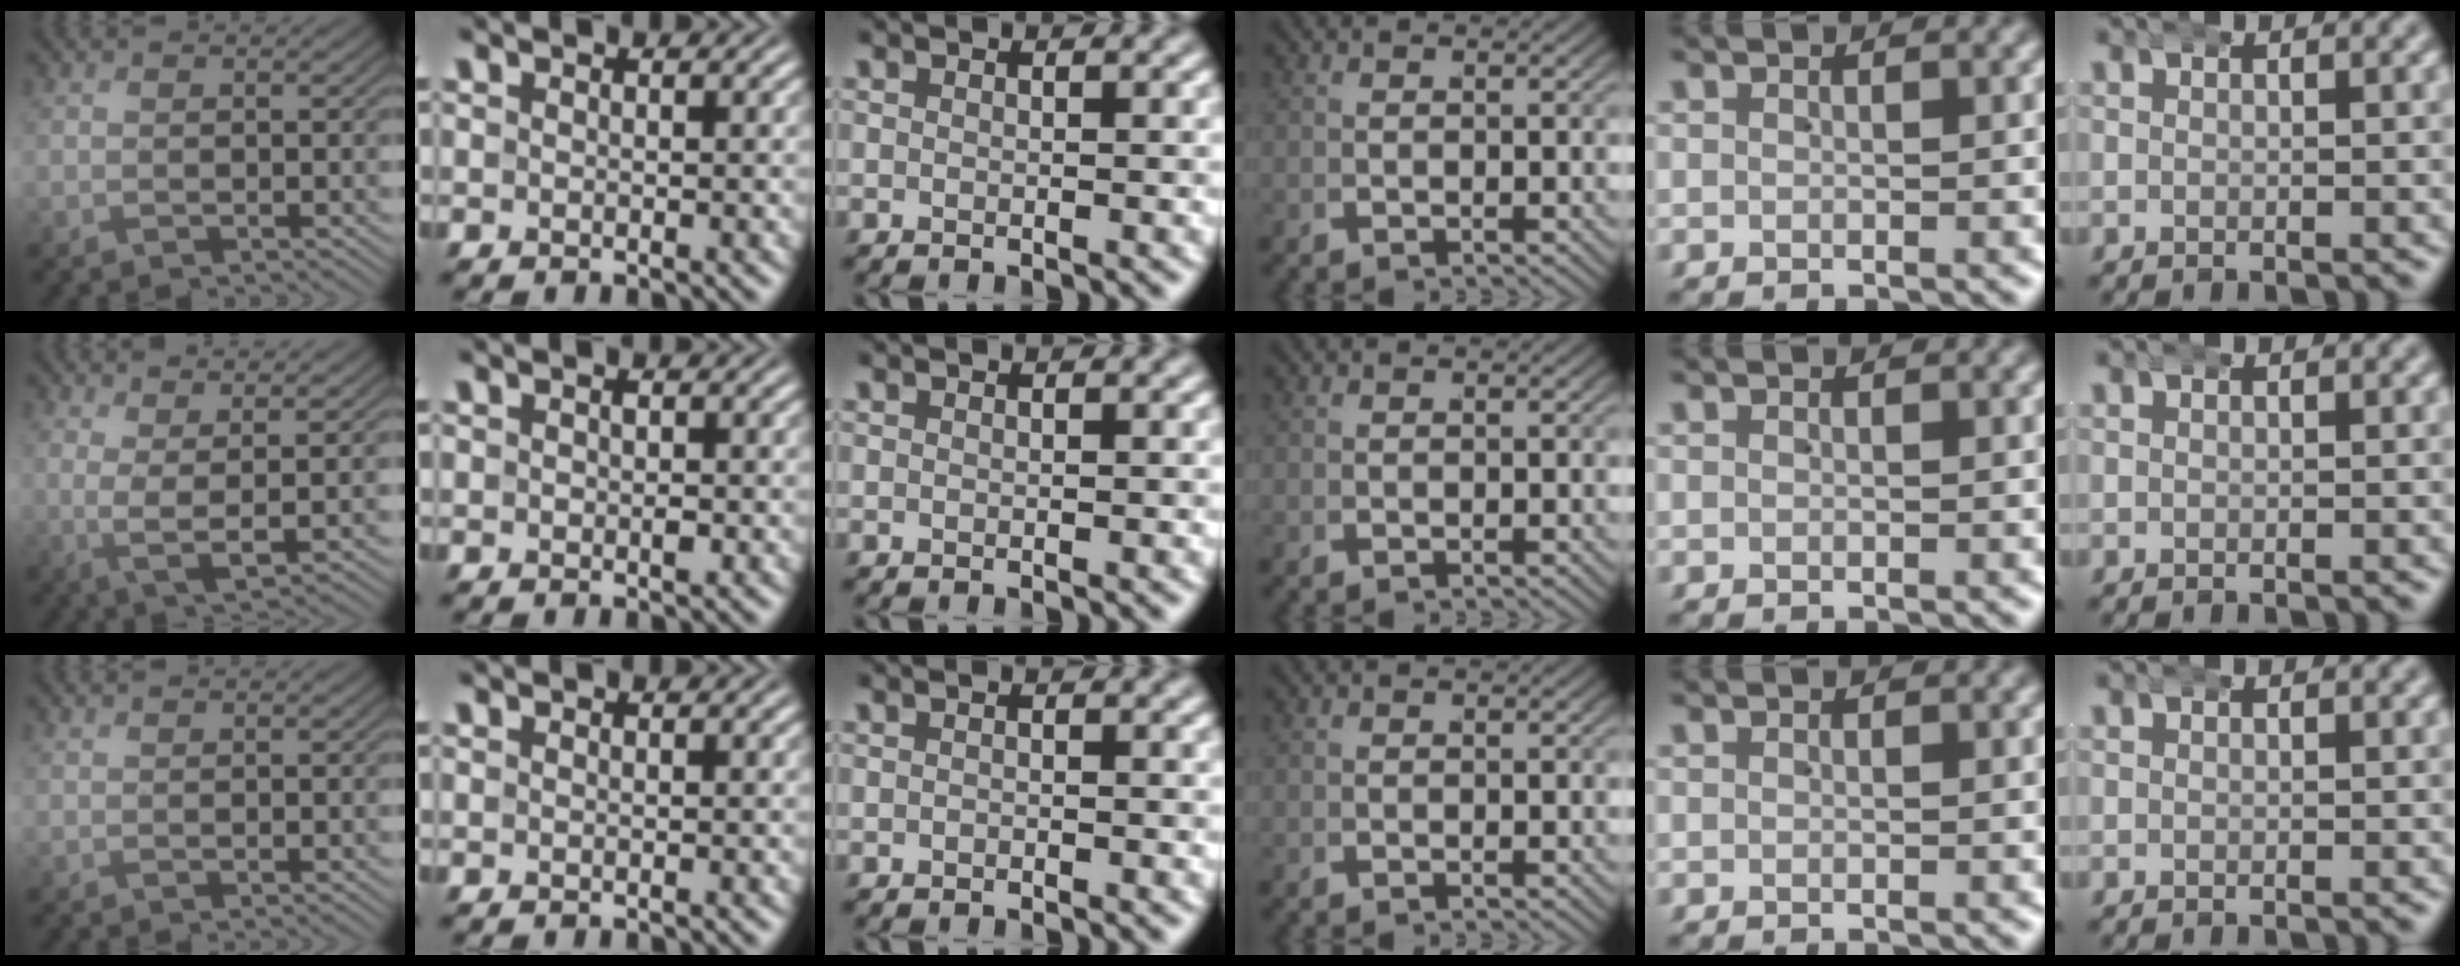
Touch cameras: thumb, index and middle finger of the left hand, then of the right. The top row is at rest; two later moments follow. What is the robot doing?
{"motion": "wrap", "object": "aluminum foil"}